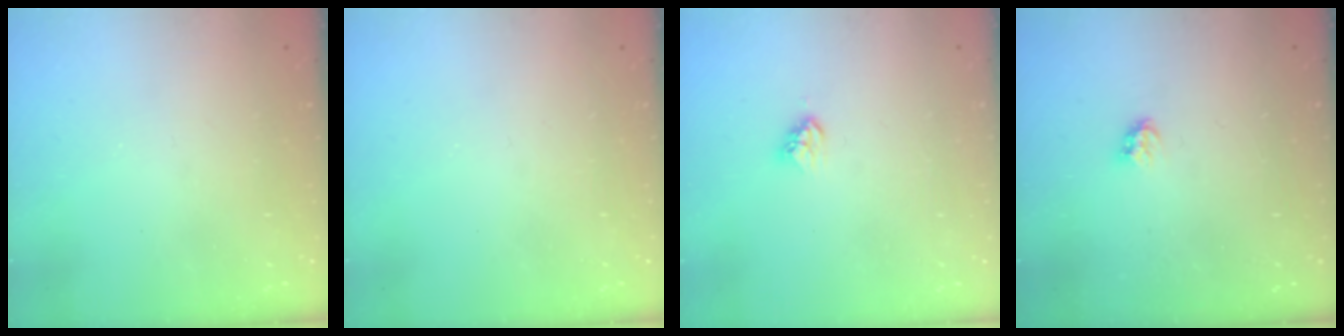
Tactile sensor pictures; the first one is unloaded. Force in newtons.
{"total": 0.0}
{"total": 4.4, "press": 4.4, "slide": 0.6}
{"total": 2.7, "press": 2.6, "slide": 0.4}